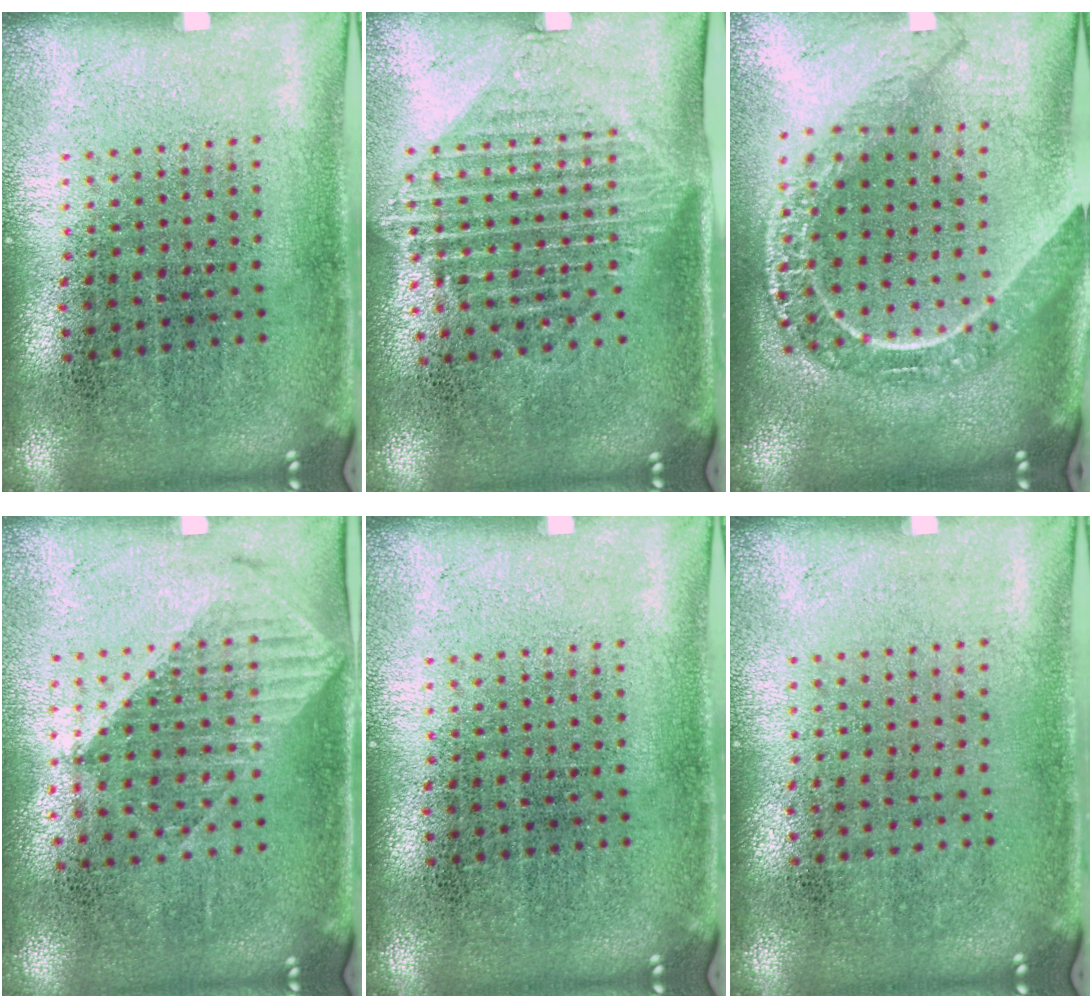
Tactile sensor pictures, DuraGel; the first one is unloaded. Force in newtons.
{"total": 1.5, "press": 1.2, "slide": 0.9}
{"total": 2.1, "press": 1.8, "slide": 1.0}
{"total": 1.2, "press": 1.1, "slide": 0.3}
{"total": 0.0}
{"total": 0.0}